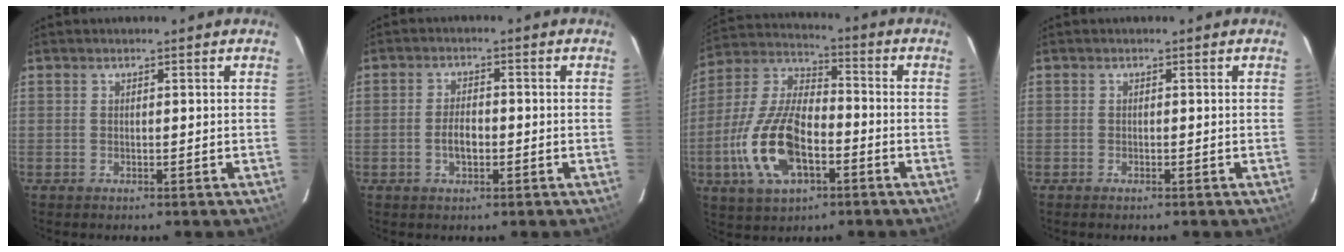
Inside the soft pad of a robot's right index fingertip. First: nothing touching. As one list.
[{"total": 3.5, "force": [-1.0, 1.8, 2.9], "torque": [-0.055, 0.001, -0.016]}, {"total": 16.9, "force": [-5.6, 8.1, 13.8], "torque": [-0.302, -0.002, -0.102]}, {"total": 0.6, "force": [-0.6, 0.1, 0.2], "torque": [-0.005, -0.002, -0.011]}]